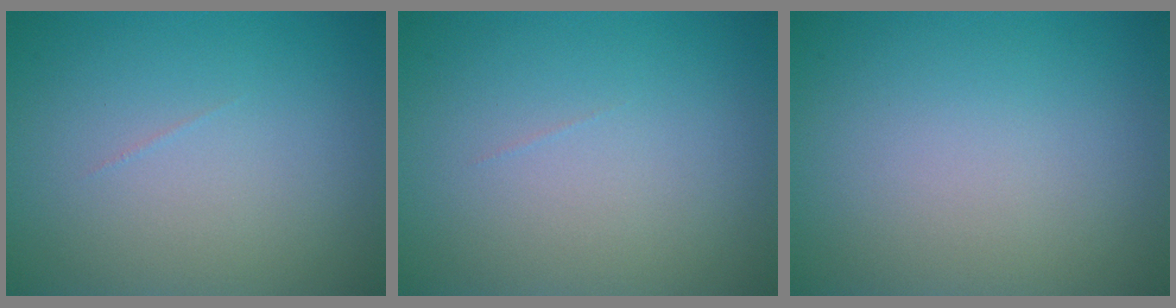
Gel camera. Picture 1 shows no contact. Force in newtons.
{"total": 0.0}
{"total": 0.0}